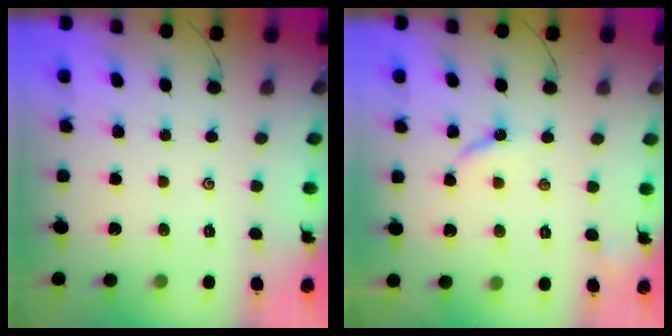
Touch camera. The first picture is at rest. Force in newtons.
{"total": 4.2, "press": 4.2, "slide": 0.4}